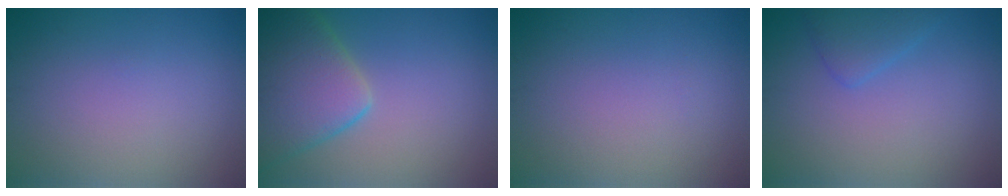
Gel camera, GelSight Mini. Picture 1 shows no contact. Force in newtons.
{"total": 7.4, "press": 7.3, "slide": 0.6}
{"total": 0.0}
{"total": 2.3, "press": 2.3, "slide": 0.2}